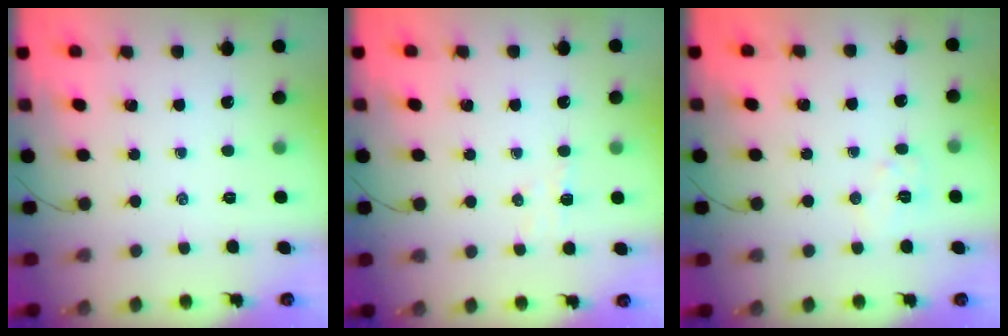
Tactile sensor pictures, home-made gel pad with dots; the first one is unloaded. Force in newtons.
{"total": 4.0, "press": 3.9, "slide": 0.9}
{"total": 6.1, "press": 6.0, "slide": 1.1}